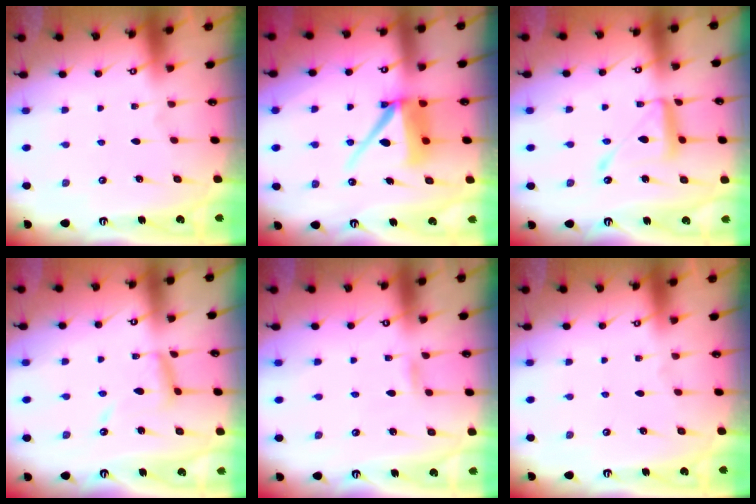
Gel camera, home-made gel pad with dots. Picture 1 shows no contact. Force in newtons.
{"total": 11.6, "press": 11.5, "slide": 1.2}
{"total": 14.2, "press": 14.2, "slide": 1.2}
{"total": 10.8, "press": 10.7, "slide": 0.9}
{"total": 4.6, "press": 4.6, "slide": 0.5}
{"total": 0.0}